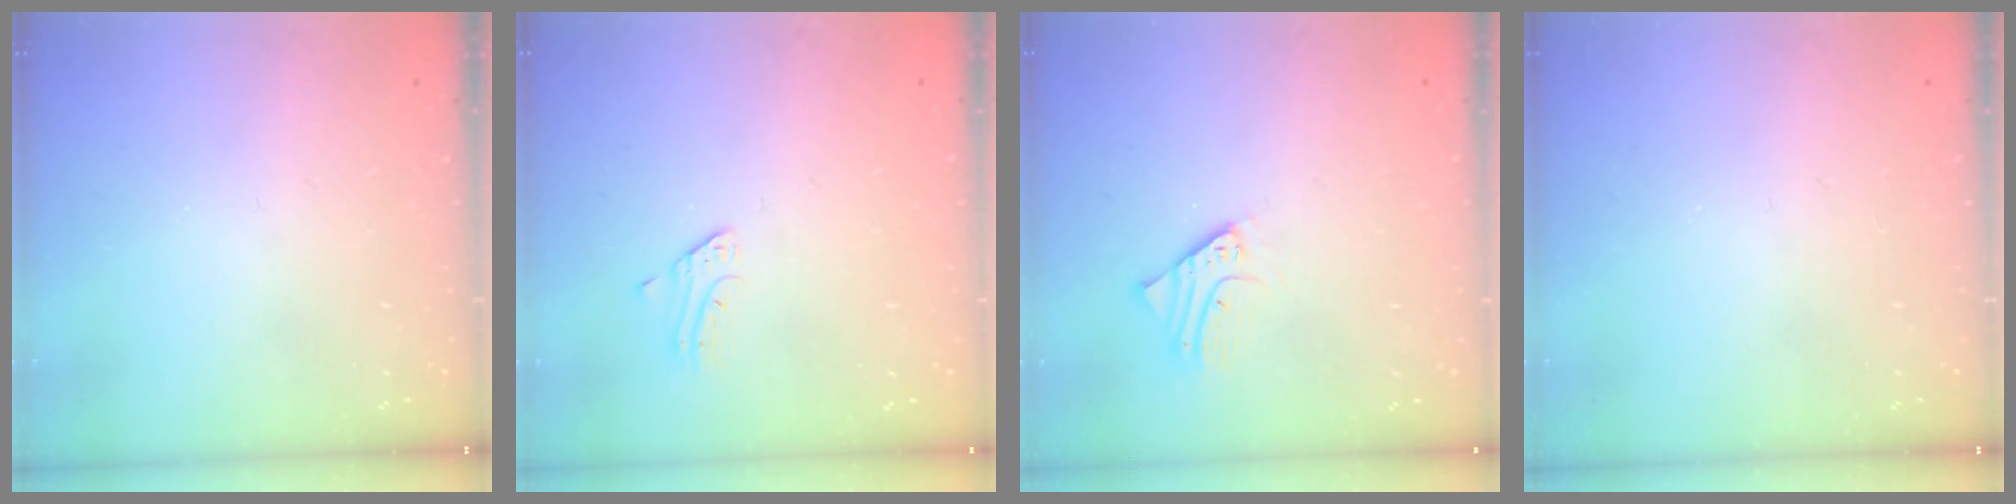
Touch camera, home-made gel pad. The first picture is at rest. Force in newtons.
{"total": 2.4, "press": 2.4, "slide": 0.2}
{"total": 2.3, "press": 2.3, "slide": 0.2}
{"total": 0.0}